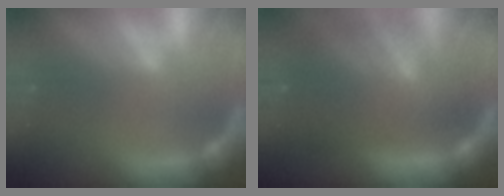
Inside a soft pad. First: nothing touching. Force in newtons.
{"total": 8.7}